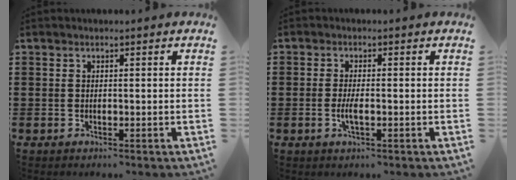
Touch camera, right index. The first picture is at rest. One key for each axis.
{"total": 2.5, "fx": -0.7, "fy": 0.6, "fz": 2.3, "tx": -0.057, "ty": -0.007, "tz": -0.016}